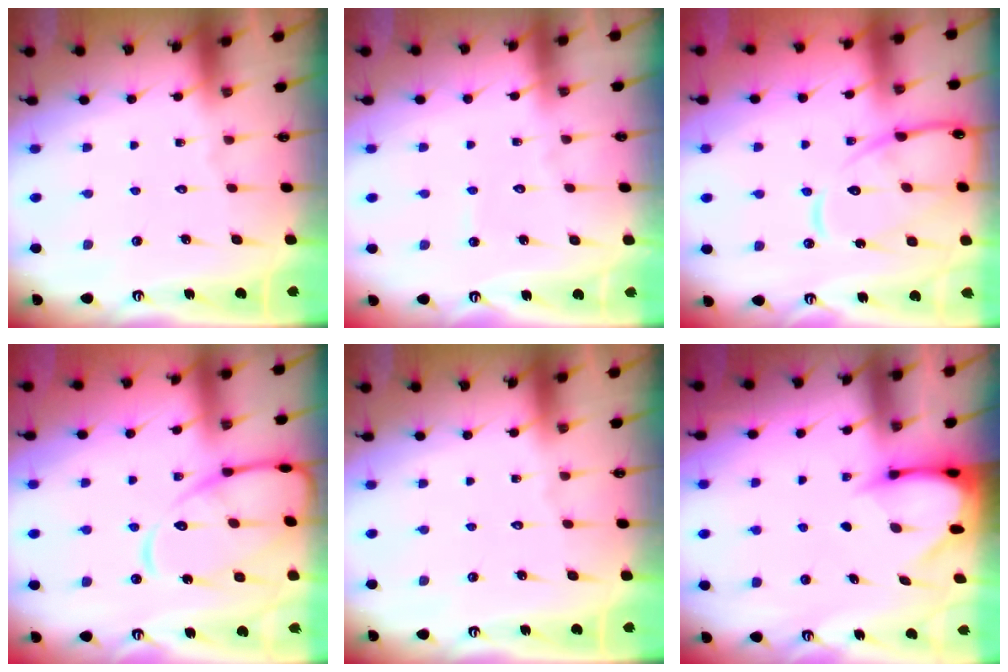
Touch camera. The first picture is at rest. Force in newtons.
{"total": 2.6, "press": 2.6, "slide": 0.2}
{"total": 13.9, "press": 13.8, "slide": 1.3}
{"total": 13.5, "press": 13.5, "slide": 0.8}
{"total": 0.0}
{"total": 3.7, "press": 3.7, "slide": 0.2}